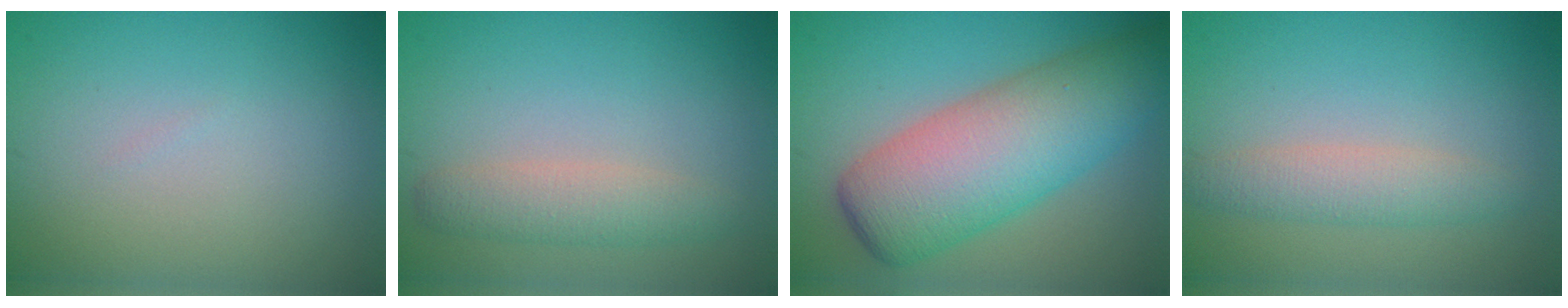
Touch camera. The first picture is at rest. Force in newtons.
{"total": 2.7, "press": 2.7, "slide": 0.1}
{"total": 9.4, "press": 9.4, "slide": 0.3}
{"total": 2.6, "press": 2.6, "slide": 0.1}